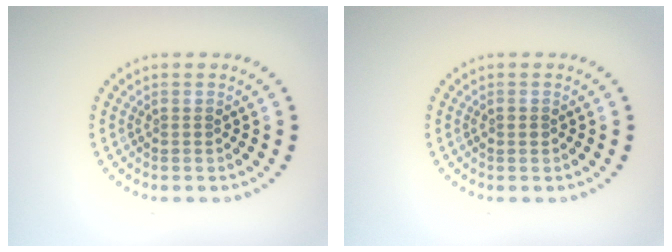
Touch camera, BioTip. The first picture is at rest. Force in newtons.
{"total": 0.9, "press": 0.9, "slide": 0.1}